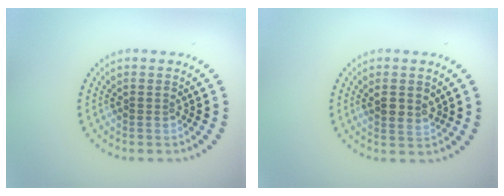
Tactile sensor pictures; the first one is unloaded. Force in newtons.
{"total": 2.0, "press": 1.9, "slide": 0.8}